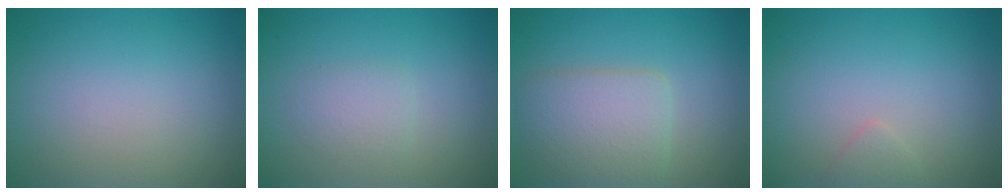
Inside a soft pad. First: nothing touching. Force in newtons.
{"total": 1.5, "press": 1.5, "slide": 0.0}
{"total": 4.7, "press": 4.7, "slide": 0.1}
{"total": 0.8, "press": 0.8, "slide": 0.0}